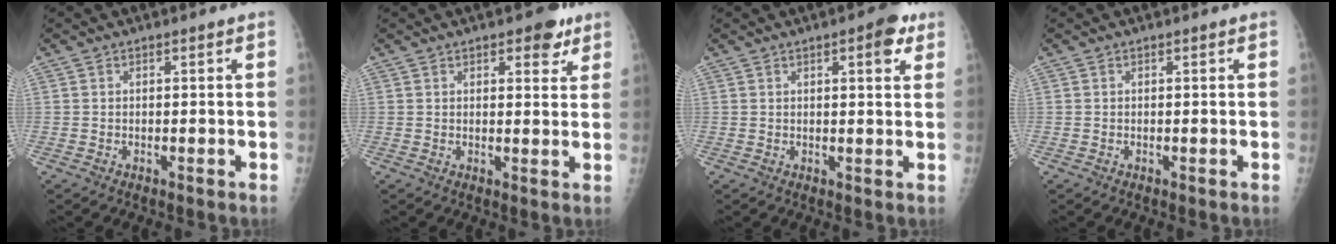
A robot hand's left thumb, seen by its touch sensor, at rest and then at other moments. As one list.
[{"total": 5.3, "force": [3.1, 2.4, 3.5], "torque": [-0.023, -0.012, 0.034]}, {"total": 5.0, "force": [2.6, 1.6, 4.0], "torque": [-0.040, -0.007, 0.027]}, {"total": 0.0}]